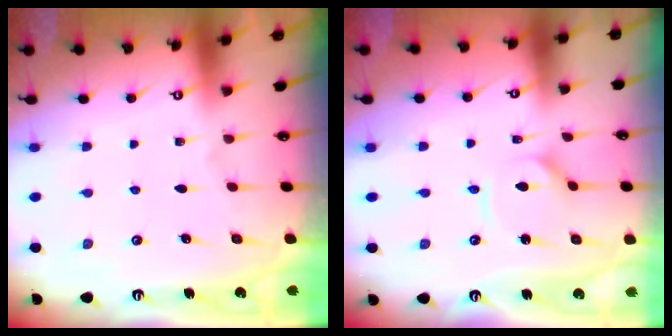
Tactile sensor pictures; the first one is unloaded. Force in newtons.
{"total": 2.9, "press": 2.9, "slide": 0.4}